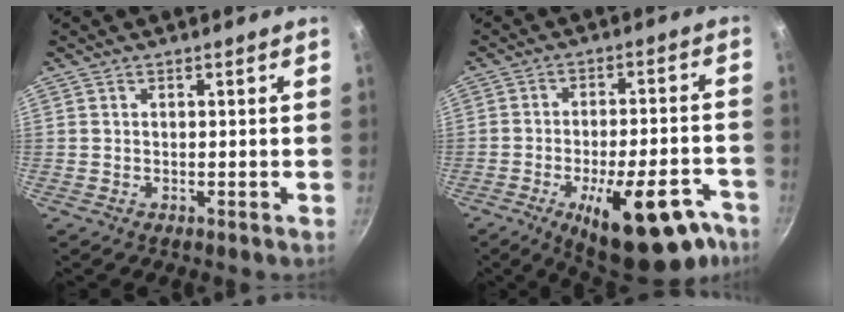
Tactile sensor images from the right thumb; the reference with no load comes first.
{"total": 20.7, "force": [-11.2, 7.9, 15.5], "torque": [-0.167, 0.043, -0.154]}